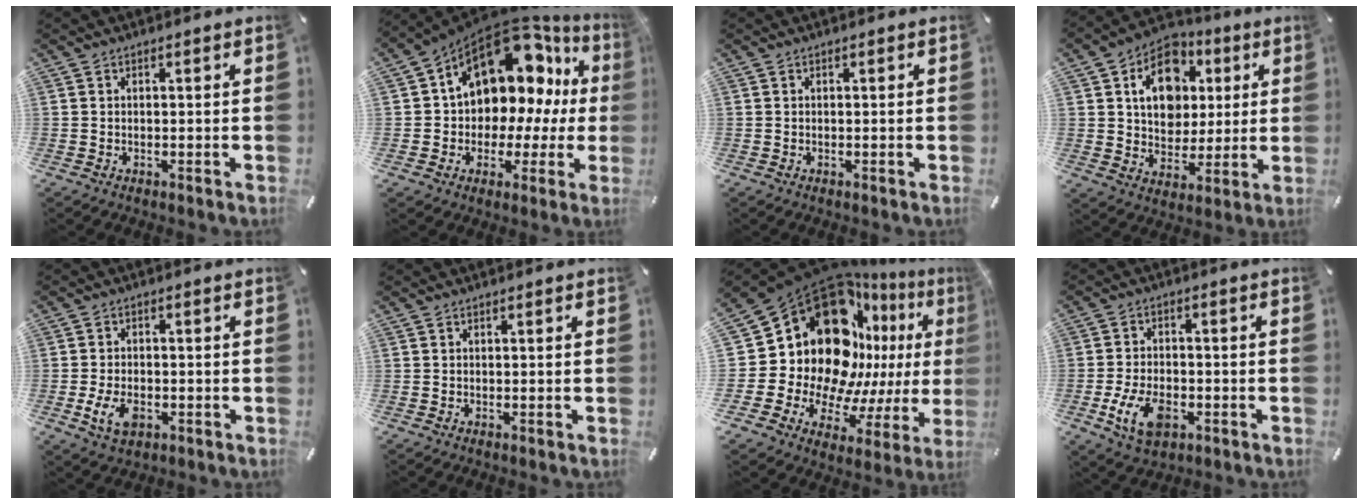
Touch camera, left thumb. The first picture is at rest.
{"total": 14.9, "force": [7.4, 10.1, 8.1], "torque": [-0.106, -0.073, 0.125]}
{"total": 0.0}
{"total": 13.4, "force": [3.8, 11.0, 6.6], "torque": [-0.103, -0.001, 0.072]}
{"total": 5.8, "force": [-1.9, 3.7, 4.0], "torque": [-0.091, 0.004, -0.037]}
{"total": 0.0}
{"total": 27.7, "force": [8.5, 19.7, 17.4], "torque": [-0.309, -0.110, 0.193]}
{"total": 9.6, "force": [-3.4, 5.9, 6.8], "torque": [-0.141, 0.003, -0.063]}